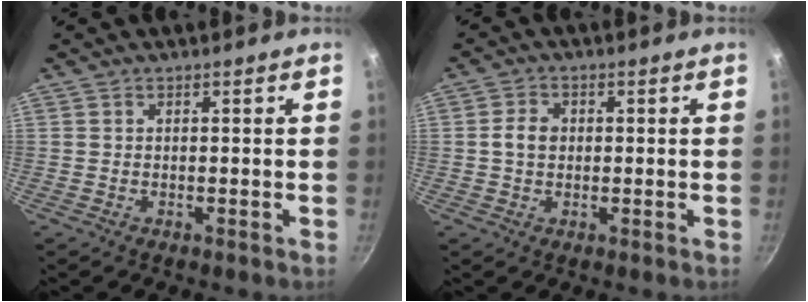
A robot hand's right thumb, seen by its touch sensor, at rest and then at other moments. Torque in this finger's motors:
{"motor_torque": [0.70, 1.05, 0.95, 0.16, 0.10]}